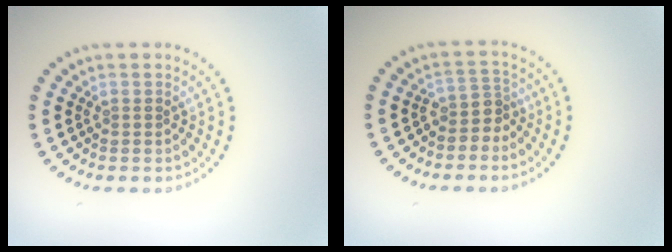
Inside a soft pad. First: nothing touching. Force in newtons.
{"total": 2.3, "press": 1.6, "slide": 1.7}